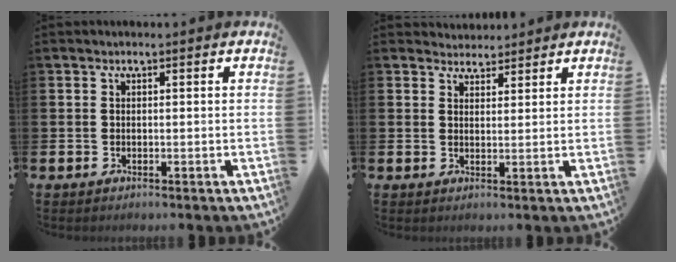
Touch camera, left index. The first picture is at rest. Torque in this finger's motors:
{"motor_torque": [-0.14, 0.05, -0.44, -0.02]}